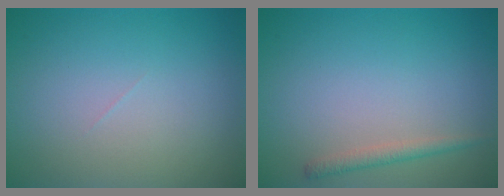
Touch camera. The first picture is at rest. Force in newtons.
{"total": 1.4, "press": 1.4, "slide": 0.1}